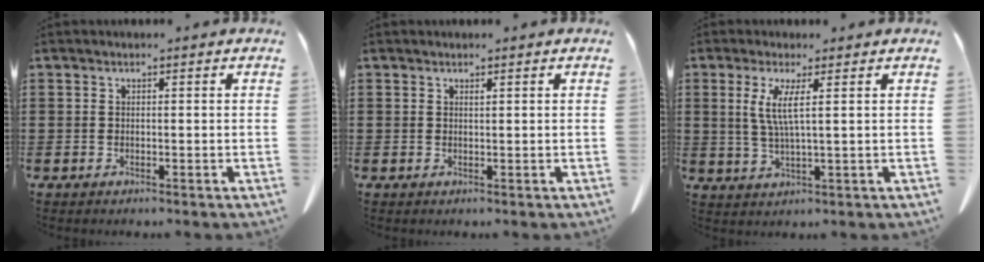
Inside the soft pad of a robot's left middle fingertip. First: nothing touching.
{"total": 0.5, "force": [0.4, 0.0, 0.3], "torque": [-0.007, -0.001, 0.009]}
{"total": 4.5, "force": [1.5, 0.1, 4.2], "torque": [-0.089, -0.005, 0.024]}